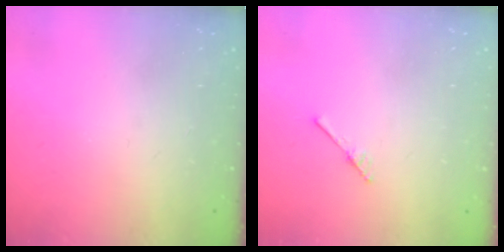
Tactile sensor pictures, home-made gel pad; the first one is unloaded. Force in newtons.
{"total": 2.5, "press": 2.4, "slide": 0.3}